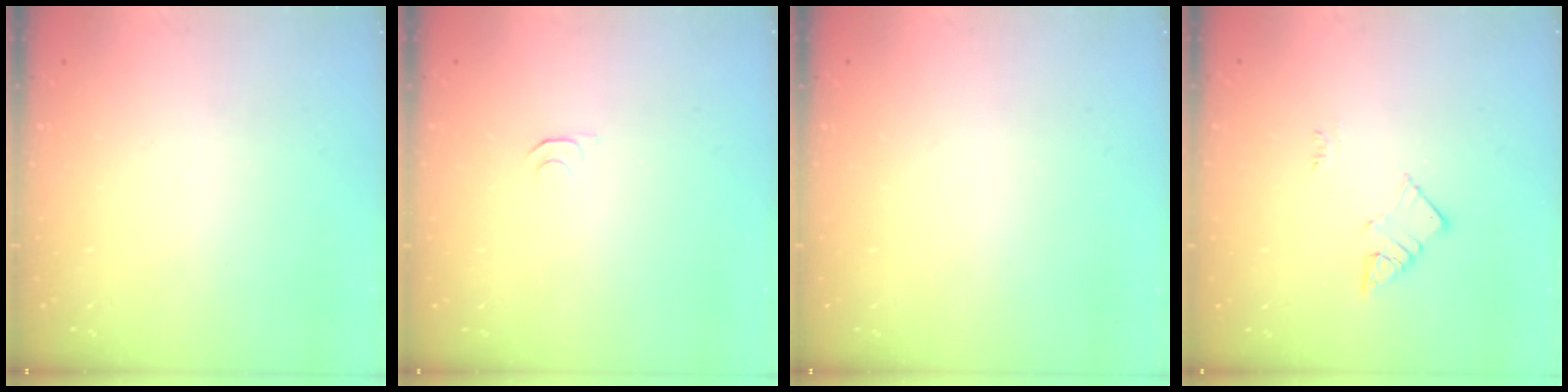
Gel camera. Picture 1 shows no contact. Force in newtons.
{"total": 3.9, "press": 3.8, "slide": 0.5}
{"total": 0.0}
{"total": 4.6, "press": 4.6, "slide": 0.3}